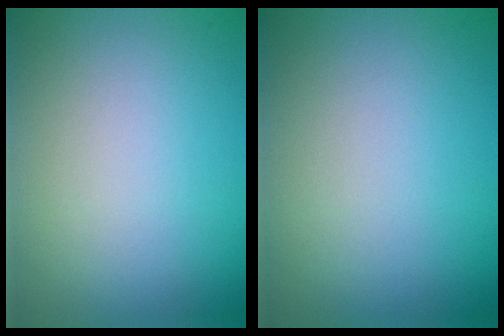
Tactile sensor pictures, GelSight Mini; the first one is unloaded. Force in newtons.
{"total": 0.0}